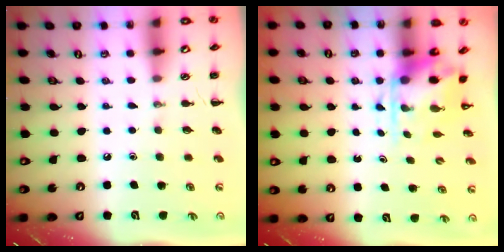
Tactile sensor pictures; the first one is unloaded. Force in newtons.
{"total": 3.8, "press": 3.7, "slide": 0.9}